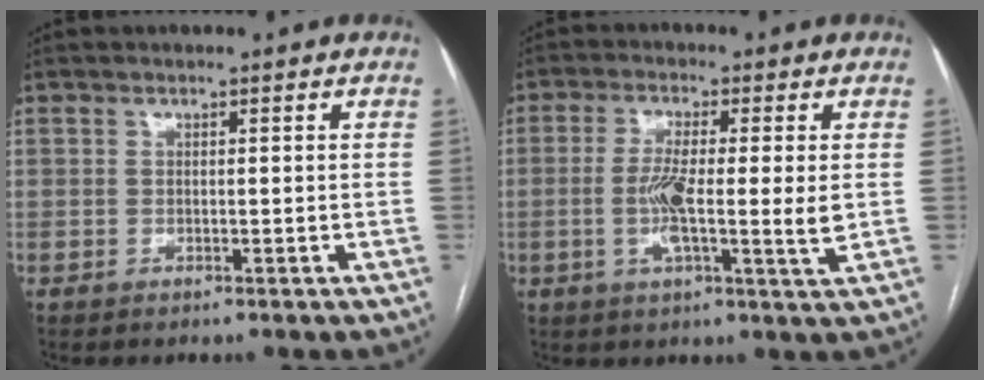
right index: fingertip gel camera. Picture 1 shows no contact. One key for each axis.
{"total": 8.7, "fx": -0.6, "fy": 0.4, "fz": 8.6, "tx": -0.154, "ty": -0.010, "tz": -0.019}